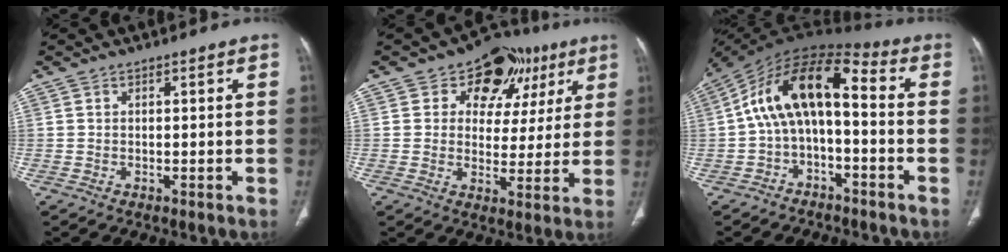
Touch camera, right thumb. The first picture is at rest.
{"total": 13.2, "force": [6.3, 9.8, 6.2], "torque": [-0.018, -0.008, 0.085]}
{"total": 13.8, "force": [-1.2, 7.1, 11.8], "torque": [-0.202, 0.070, -0.031]}